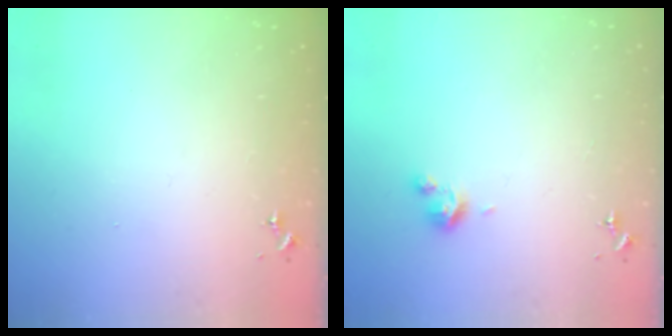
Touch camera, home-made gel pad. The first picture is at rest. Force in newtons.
{"total": 4.7, "press": 4.7, "slide": 0.5}